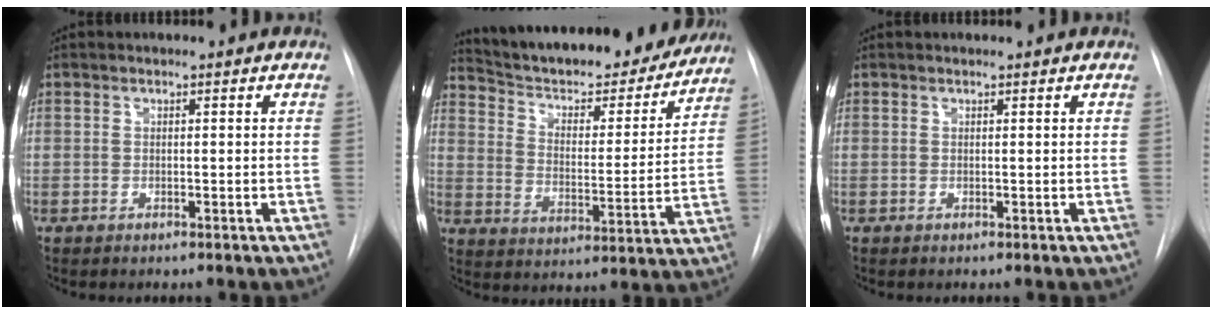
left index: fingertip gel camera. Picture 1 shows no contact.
{"total": 24.9, "force": [22.5, 5.5, 9.2], "torque": [-0.148, -0.020, 0.312]}
{"total": 1.3, "force": [1.2, 0.0, 0.2], "torque": [-0.007, 0.009, 0.017]}